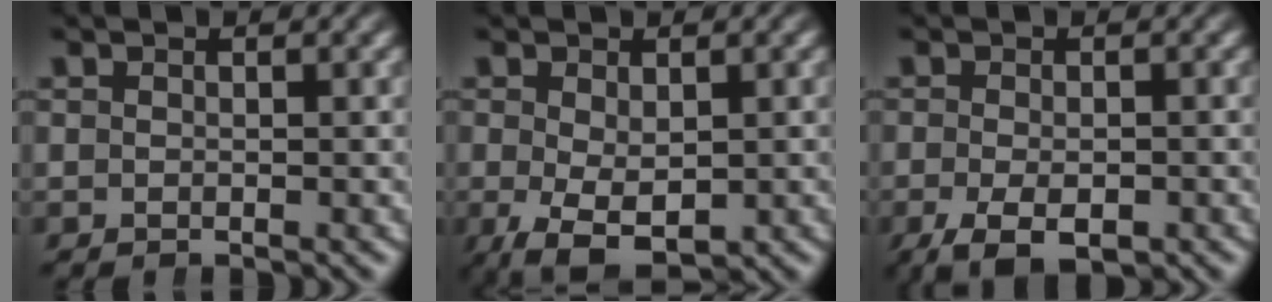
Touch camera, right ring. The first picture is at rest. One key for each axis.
{"total": 6.9, "fx": -3.9, "fy": 3.5, "fz": 4.4, "tx": -0.094, "ty": -0.058, "tz": -0.029}
{"total": 5.6, "fx": -3.4, "fy": 2.8, "fz": 3.5, "tx": -0.076, "ty": -0.037, "tz": -0.034}